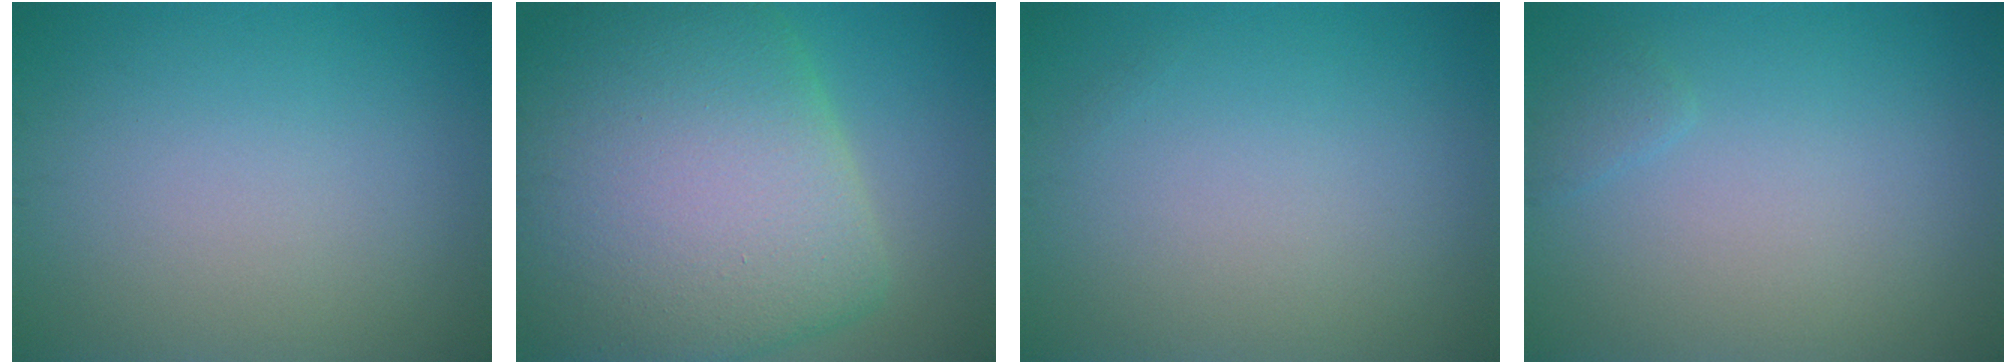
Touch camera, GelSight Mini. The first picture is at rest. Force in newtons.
{"total": 14.1, "press": 14.1, "slide": 0.8}
{"total": 0.0}
{"total": 0.8, "press": 0.8, "slide": 0.1}